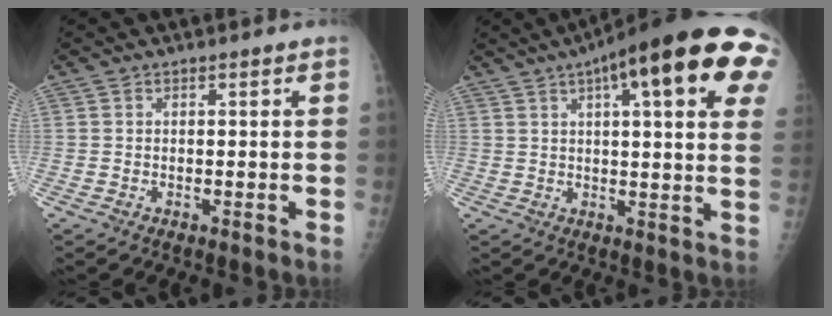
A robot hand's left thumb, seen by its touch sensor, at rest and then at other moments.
{"total": 25.4, "force": [11.0, 6.2, 22.0], "torque": [-0.267, 0.016, 0.145]}